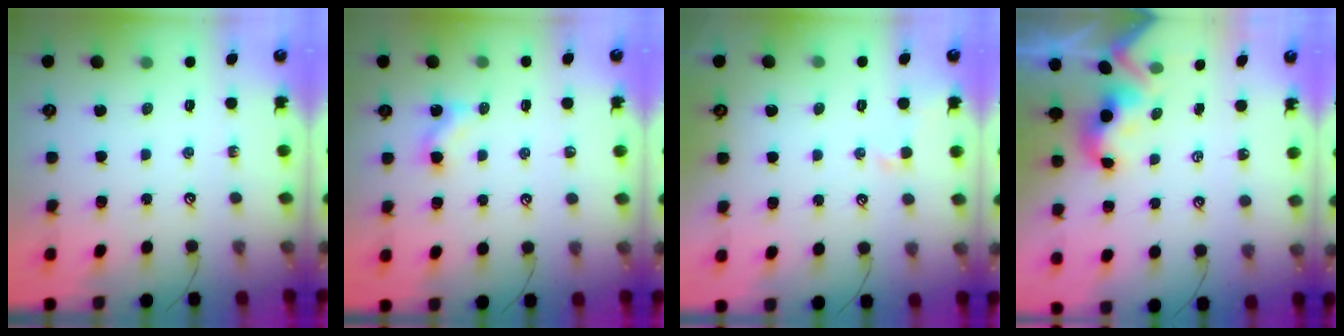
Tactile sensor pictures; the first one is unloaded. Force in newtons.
{"total": 3.6, "press": 3.6, "slide": 0.3}
{"total": 1.3, "press": 1.3, "slide": 0.4}
{"total": 3.1, "press": 3.0, "slide": 0.4}